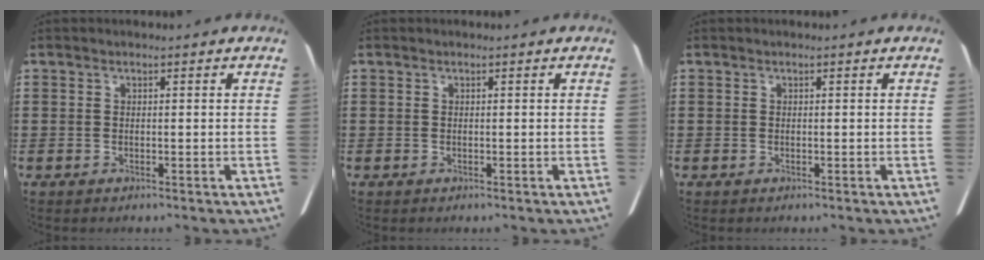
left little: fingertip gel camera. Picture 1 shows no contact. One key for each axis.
{"total": 0.0}
{"total": 0.0}